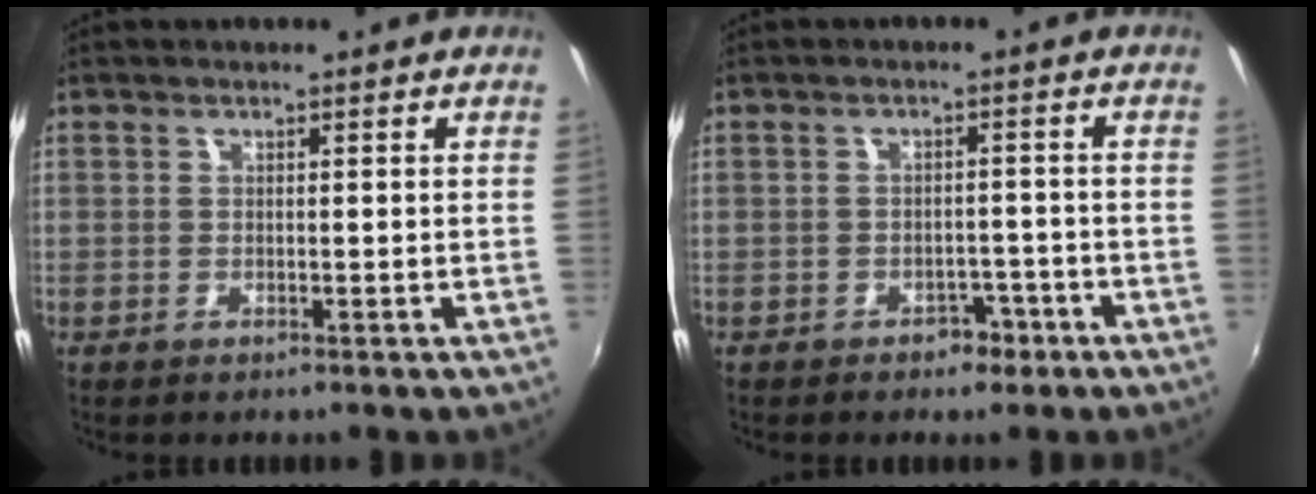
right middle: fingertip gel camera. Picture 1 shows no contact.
{"total": 3.4, "force": [-2.3, 2.2, 1.2], "torque": [-0.026, 0.005, -0.025]}